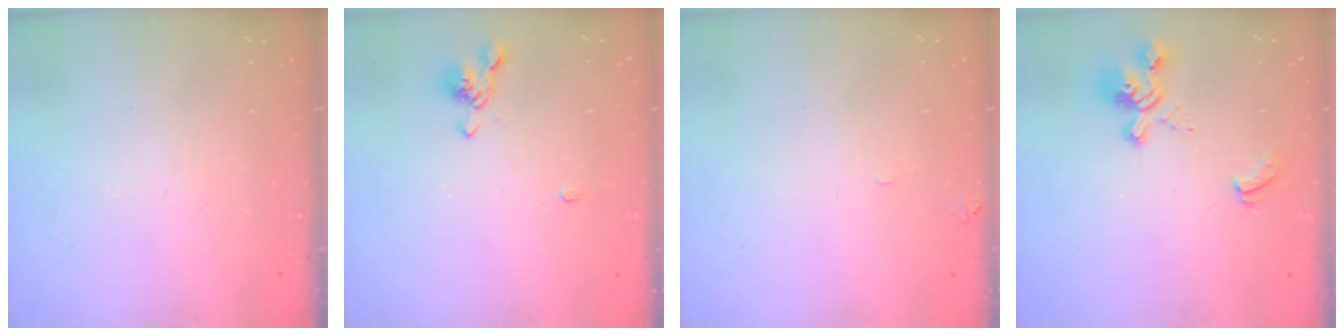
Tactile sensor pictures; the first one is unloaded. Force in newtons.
{"total": 1.1, "press": 0.7, "slide": 0.9}
{"total": 2.6, "press": 2.5, "slide": 0.5}
{"total": 2.4, "press": 1.9, "slide": 1.5}